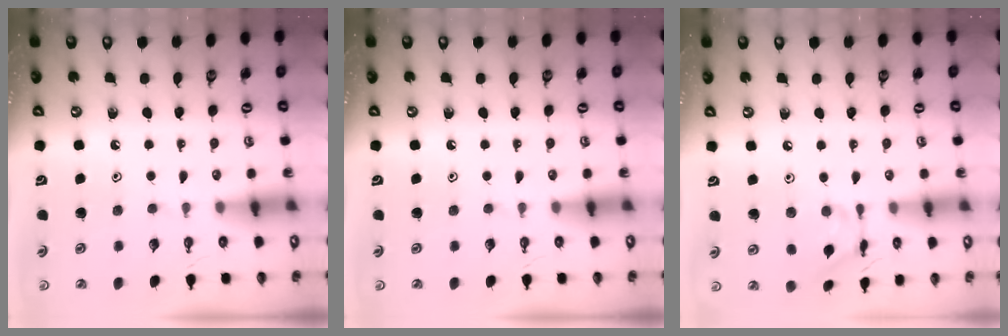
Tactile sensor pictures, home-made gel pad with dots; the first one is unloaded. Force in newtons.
{"total": 0.0}
{"total": 10.3, "press": 10.3, "slide": 0.6}